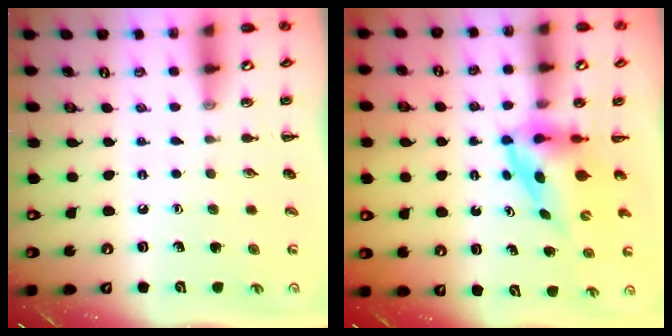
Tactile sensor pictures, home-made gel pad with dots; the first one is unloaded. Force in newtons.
{"total": 3.7, "press": 3.7, "slide": 0.6}